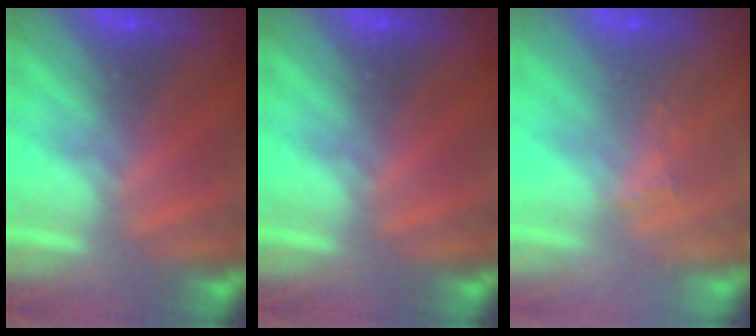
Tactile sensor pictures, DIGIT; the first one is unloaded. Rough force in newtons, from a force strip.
{"total": 0.0}
{"total": 2.2}